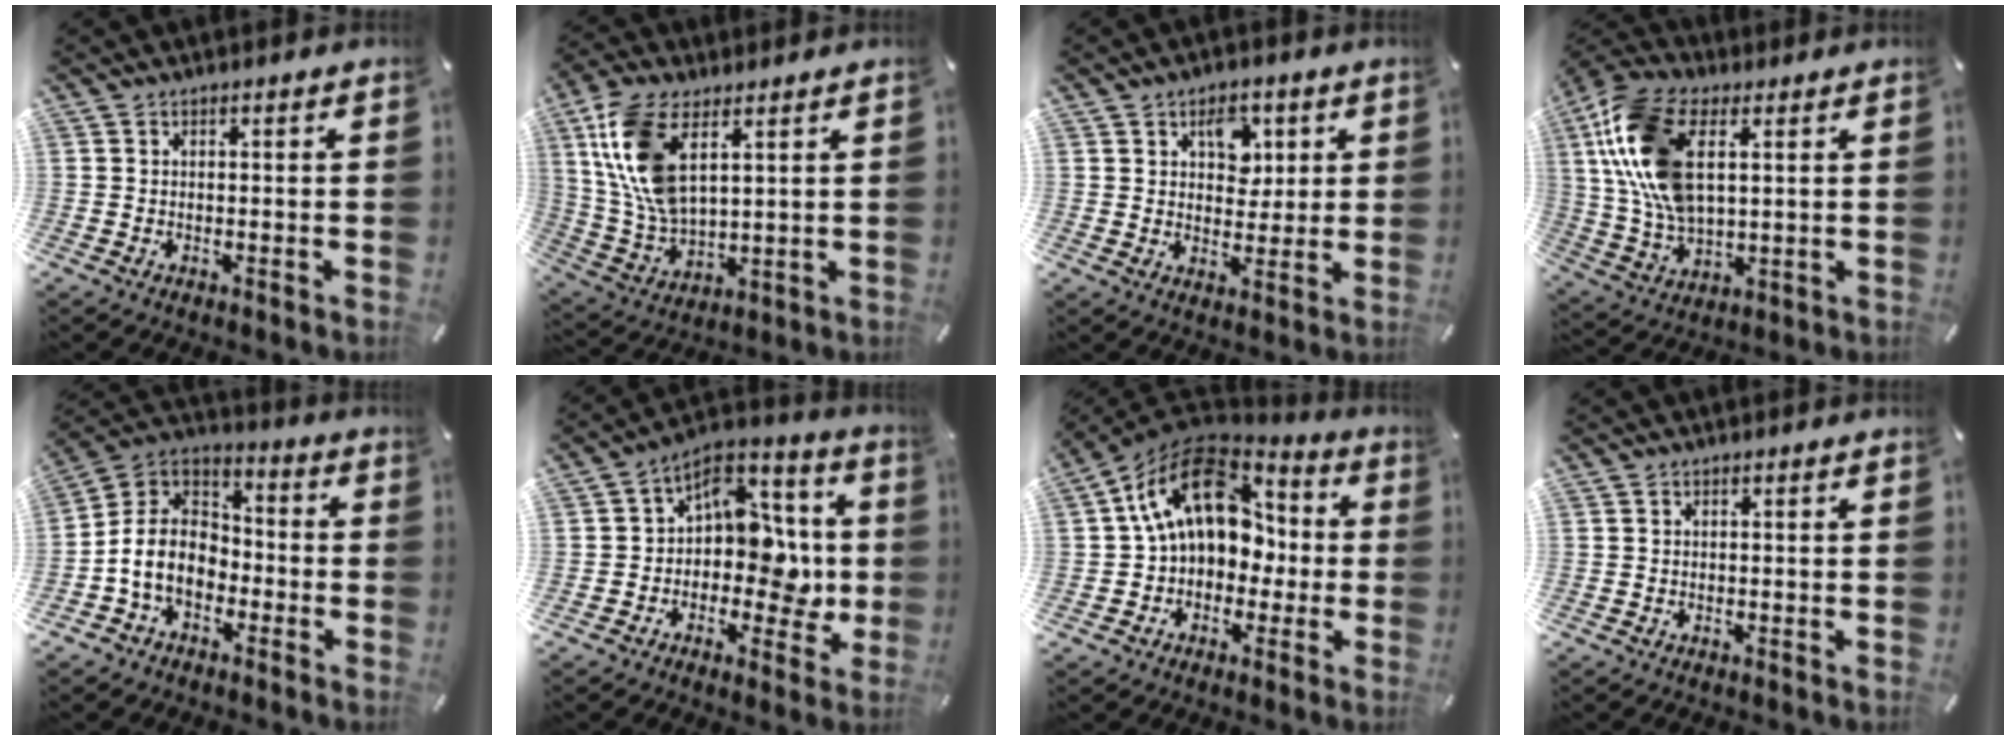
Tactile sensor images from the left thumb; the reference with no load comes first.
{"total": 13.1, "force": [5.7, 7.0, 9.5], "torque": [-0.231, -0.017, 0.103]}
{"total": 7.8, "force": [3.0, 5.9, 4.1], "torque": [-0.041, -0.005, 0.046]}
{"total": 16.5, "force": [4.8, 9.5, 12.6], "torque": [-0.302, -0.006, 0.085]}
{"total": 10.4, "force": [-4.3, 8.0, 5.2], "torque": [-0.137, 0.015, -0.086]}
{"total": 12.3, "force": [-0.4, 9.5, 7.7], "torque": [-0.085, -0.006, -0.002]}
{"total": 18.4, "force": [4.0, 13.4, 11.9], "torque": [-0.216, -0.006, 0.069]}
{"total": 0.0}